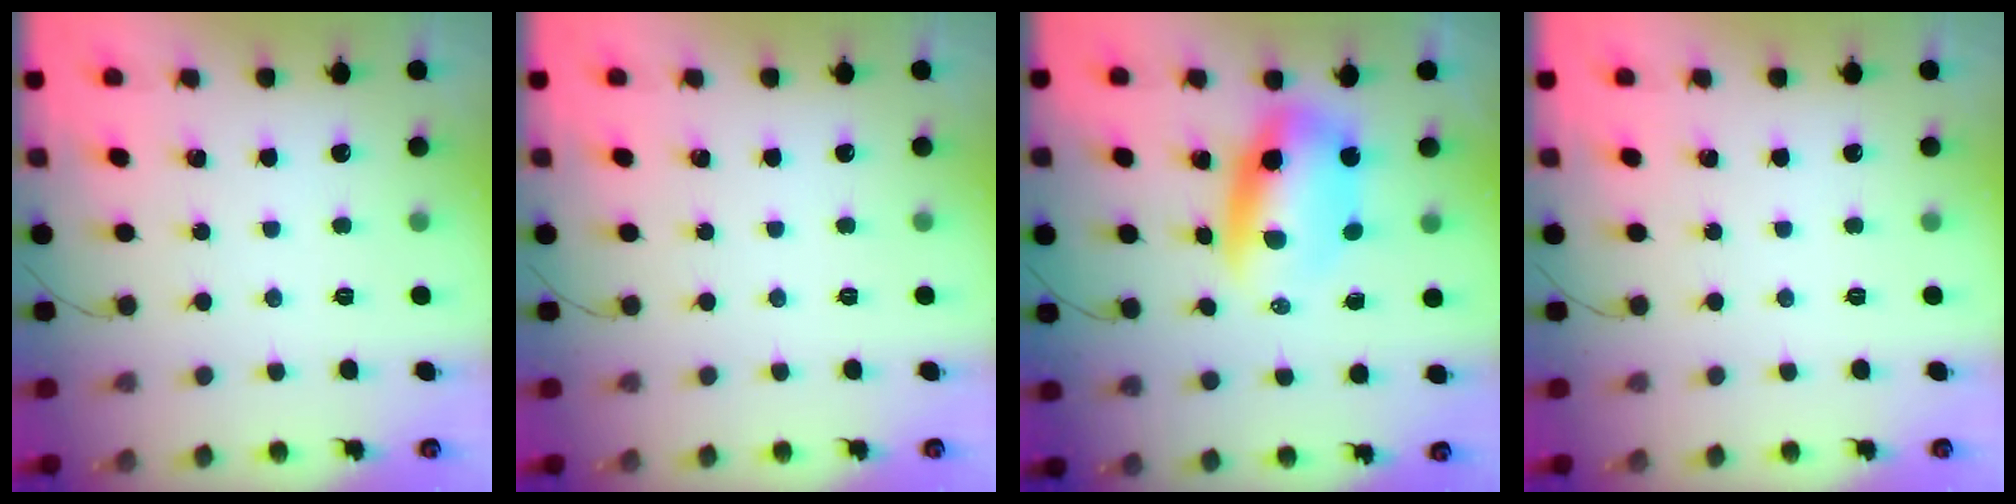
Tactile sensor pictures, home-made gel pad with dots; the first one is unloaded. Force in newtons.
{"total": 0.0}
{"total": 8.6, "press": 8.3, "slide": 2.2}
{"total": 0.0}